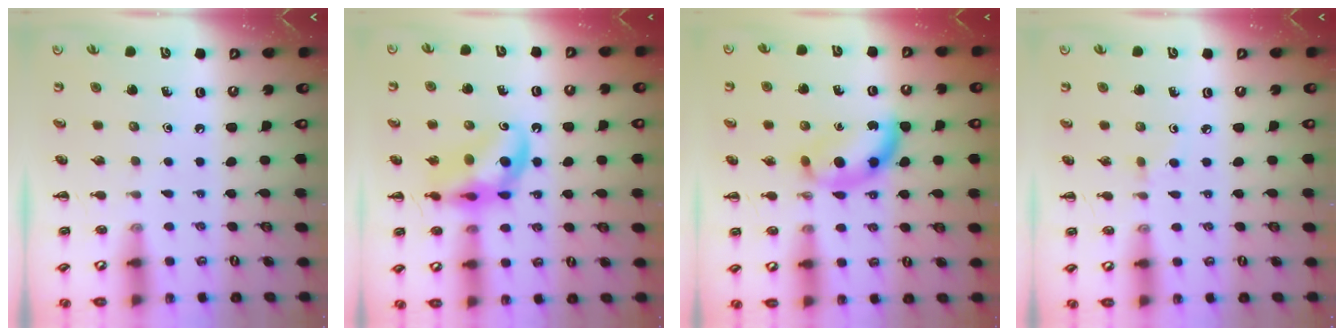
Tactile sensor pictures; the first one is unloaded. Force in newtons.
{"total": 12.7, "press": 12.3, "slide": 3.2}
{"total": 9.5, "press": 9.5, "slide": 0.7}
{"total": 2.0, "press": 1.7, "slide": 1.0}